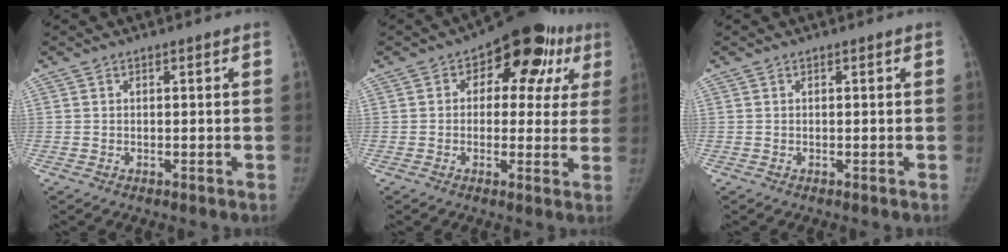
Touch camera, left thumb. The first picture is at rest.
{"total": 14.9, "force": [5.3, 9.0, 10.6], "torque": [-0.072, 0.013, 0.059]}
{"total": 0.0}